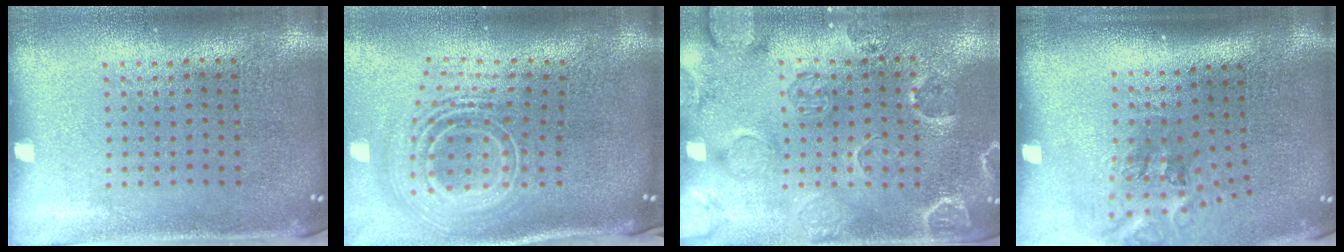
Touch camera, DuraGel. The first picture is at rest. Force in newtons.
{"total": 3.0, "press": 1.9, "slide": 2.3}
{"total": 2.5, "press": 2.0, "slide": 1.5}
{"total": 1.7, "press": 1.2, "slide": 1.3}